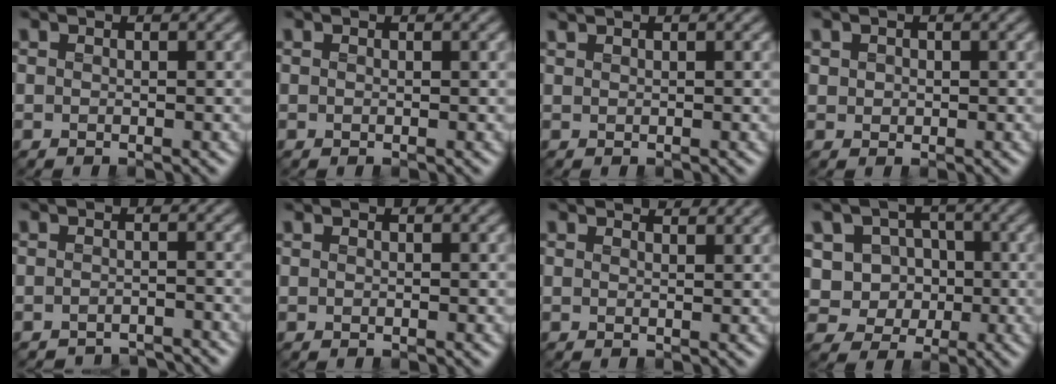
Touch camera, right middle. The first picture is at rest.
{"total": 0.0}
{"total": 0.6, "force": [0.6, -0.1, 0.1], "torque": [-0.007, 0.003, 0.014]}
{"total": 0.8, "force": [0.0, 0.7, 0.2], "torque": [-0.004, -0.004, 0.002]}
{"total": 3.3, "force": [-3.3, 0.4, -0.1], "torque": [0.010, -0.008, -0.052]}
{"total": 0.0}
{"total": 1.9, "force": [1.8, 0.1, 0.4], "torque": [-0.012, 0.003, 0.017]}
{"total": 6.0, "force": [0.1, 5.5, 2.3], "torque": [-0.041, 0.017, -0.017]}